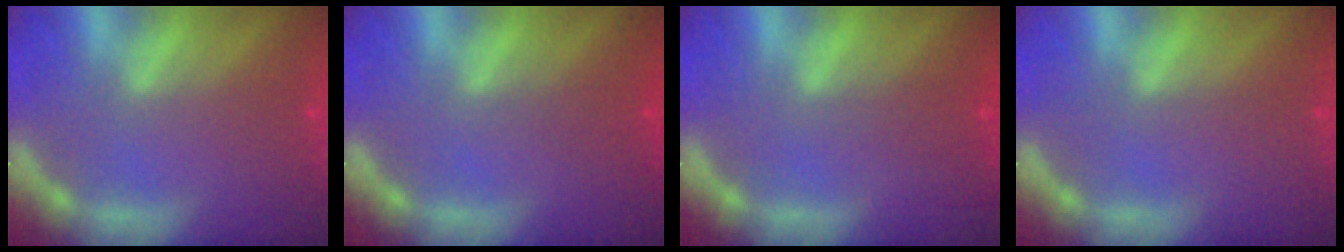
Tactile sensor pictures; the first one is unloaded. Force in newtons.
{"total": 1.5}
{"total": 1.5}
{"total": 0.0}